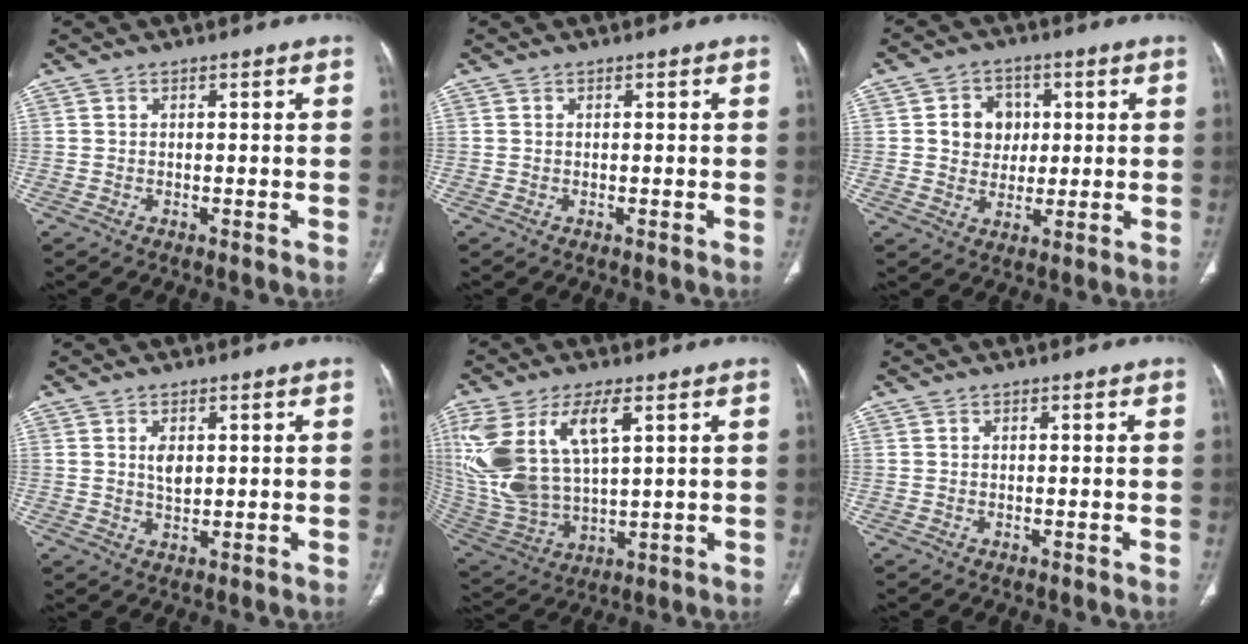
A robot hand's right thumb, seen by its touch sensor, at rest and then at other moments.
{"total": 0.0}
{"total": 7.6, "force": [1.4, 6.6, 3.5], "torque": [-0.014, 0.001, 0.023]}
{"total": 3.4, "force": [0.9, 1.9, 2.6], "torque": [-0.040, -0.008, 0.020]}
{"total": 20.1, "force": [6.9, 9.7, 16.2], "torque": [-0.348, -0.019, 0.144]}
{"total": 0.0}